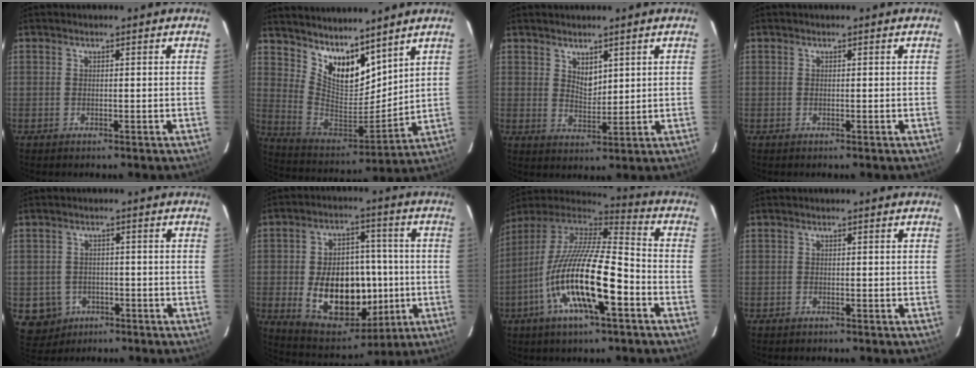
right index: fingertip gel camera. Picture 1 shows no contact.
{"total": 13.9, "force": [10.7, 6.1, 6.5], "torque": [-0.133, -0.006, 0.209]}
{"total": 3.8, "force": [2.5, 2.0, 2.0], "torque": [-0.028, -0.002, 0.046]}
{"total": 0.0}
{"total": 6.6, "force": [-2.5, 5.9, 1.2], "torque": [-0.042, 0.014, -0.026]}
{"total": 19.0, "force": [-2.9, 12.8, 13.8], "torque": [-0.261, 0.016, -0.017]}
{"total": 21.2, "force": [-7.9, 5.2, 19.0], "torque": [-0.347, -0.031, -0.152]}
{"total": 0.8, "force": [-0.7, 0.5, 0.1], "torque": [-0.004, 0.002, -0.012]}